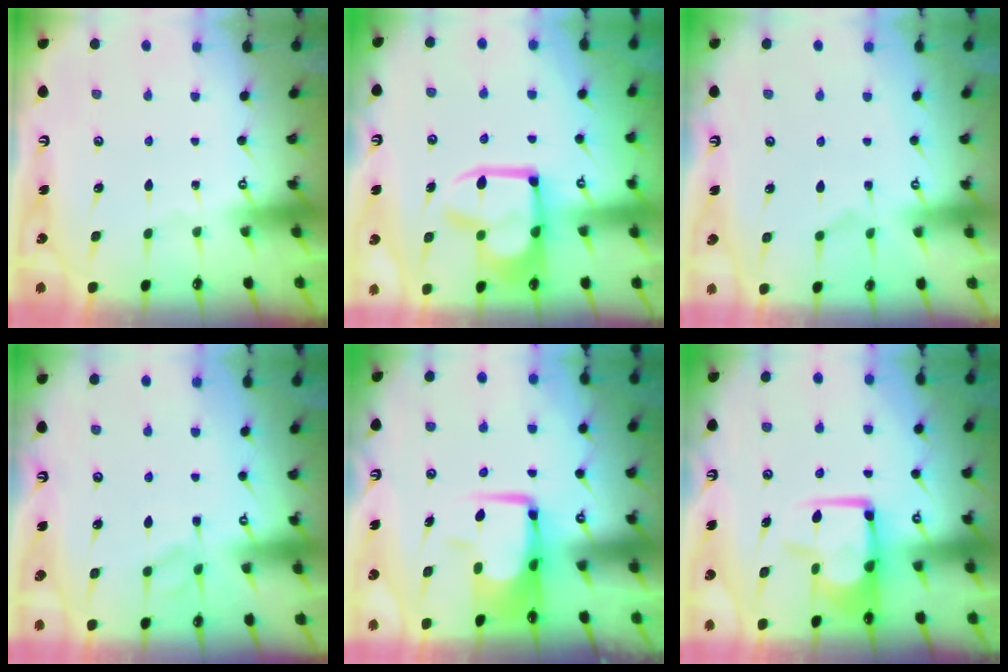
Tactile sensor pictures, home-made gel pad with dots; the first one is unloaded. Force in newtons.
{"total": 12.1, "press": 12.0, "slide": 1.4}
{"total": 1.1, "press": 0.3, "slide": 1.0}
{"total": 4.5, "press": 4.4, "slide": 0.5}
{"total": 8.3, "press": 8.1, "slide": 1.6}
{"total": 9.6, "press": 9.5, "slide": 1.4}